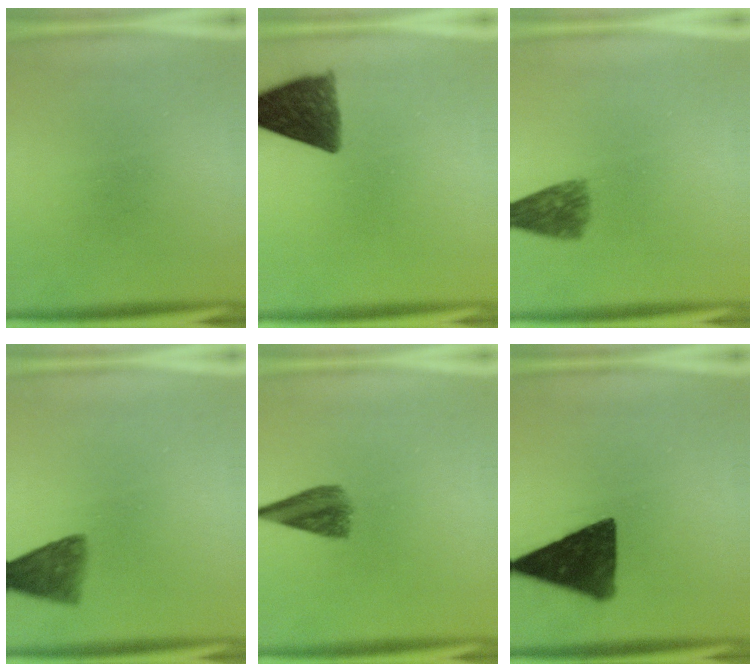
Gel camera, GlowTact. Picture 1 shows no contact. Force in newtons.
{"total": 10.0}
{"total": 5.0}
{"total": 5.5}
{"total": 5.3}
{"total": 13.2}